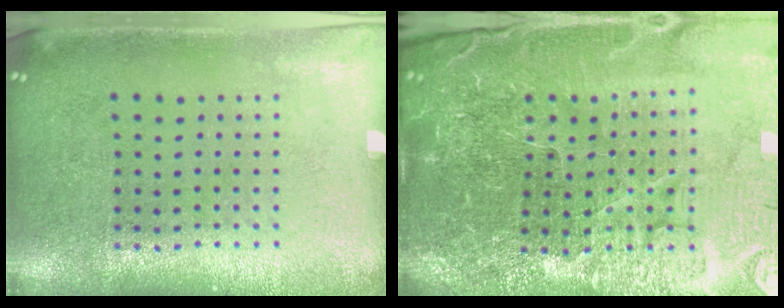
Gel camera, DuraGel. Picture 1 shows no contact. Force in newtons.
{"total": 5.5, "press": 5.2, "slide": 1.9}